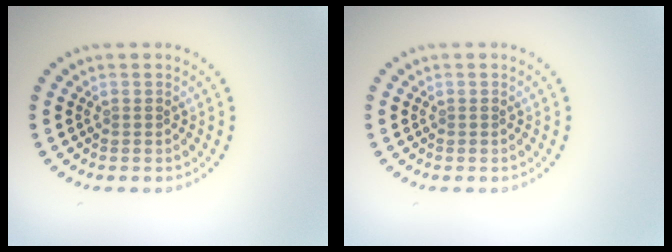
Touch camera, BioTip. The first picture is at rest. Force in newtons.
{"total": 0.0}